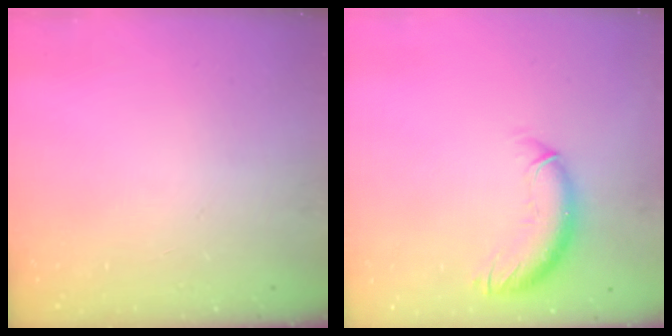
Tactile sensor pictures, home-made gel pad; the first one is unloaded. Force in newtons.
{"total": 10.3, "press": 10.2, "slide": 1.4}